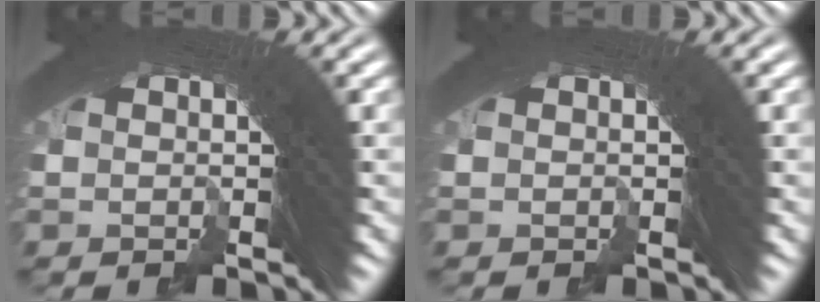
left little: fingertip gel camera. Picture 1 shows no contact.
{"total": 0.0}